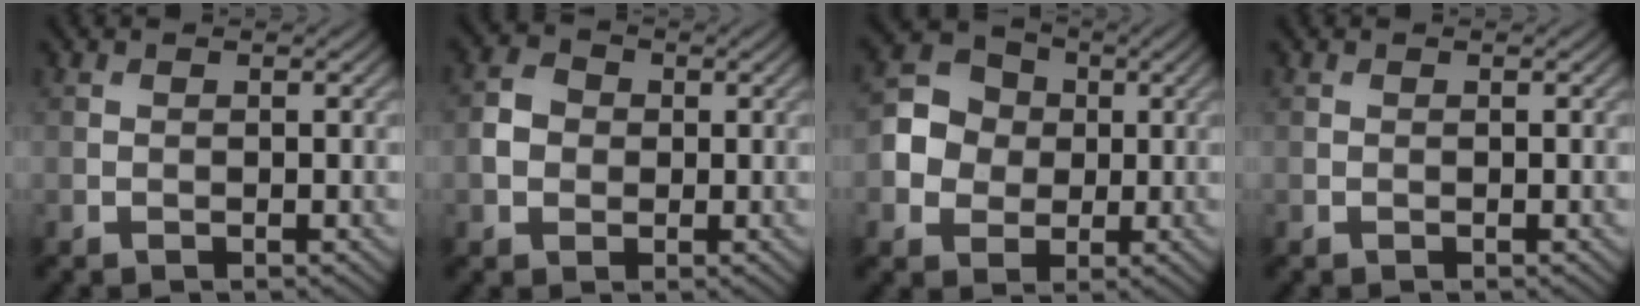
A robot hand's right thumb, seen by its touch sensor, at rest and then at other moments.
{"total": 3.3, "force": [-0.2, 2.9, 1.5], "torque": [-0.039, 0.005, -0.009]}
{"total": 6.3, "force": [-0.1, 5.7, 2.8], "torque": [-0.064, 0.007, -0.013]}
{"total": 0.0}